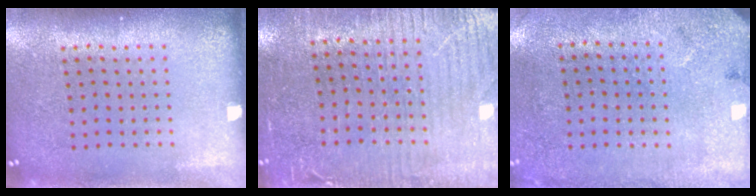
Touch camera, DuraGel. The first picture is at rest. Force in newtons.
{"total": 3.6, "press": 3.0, "slide": 2.0}
{"total": 2.7, "press": 2.2, "slide": 1.7}